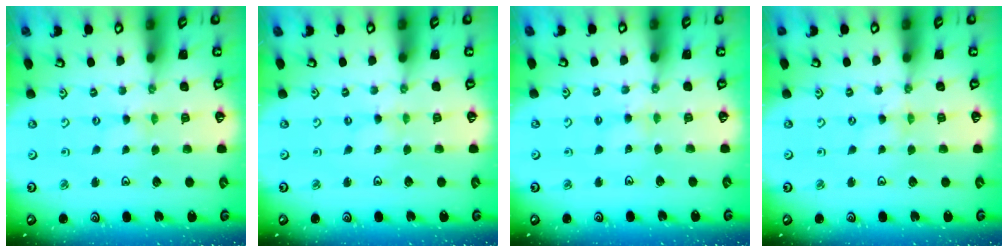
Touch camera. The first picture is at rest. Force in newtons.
{"total": 0.0}
{"total": 2.7, "press": 2.7, "slide": 0.5}
{"total": 0.0}